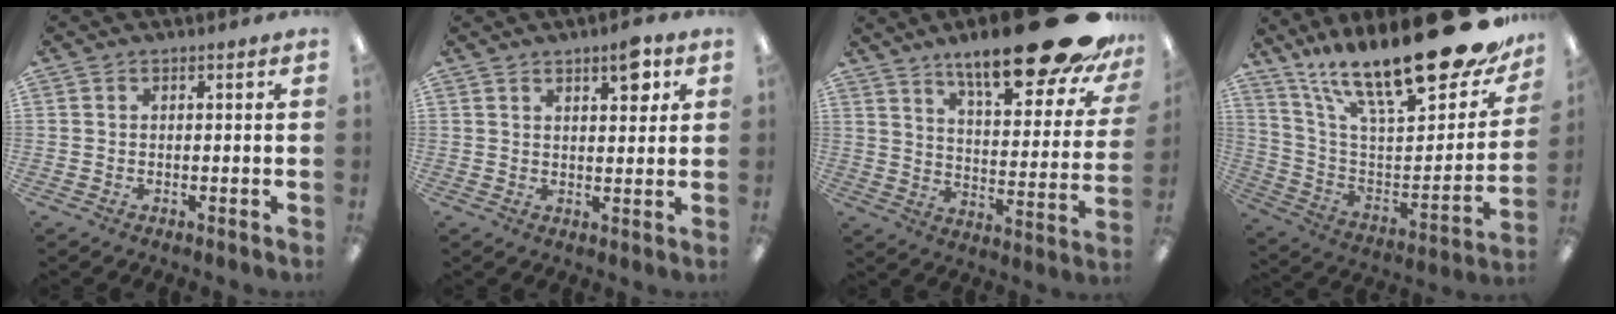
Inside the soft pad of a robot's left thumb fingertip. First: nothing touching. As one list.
[{"total": 5.8, "force": [3.6, 2.0, 4.1], "torque": [-0.048, -0.016, 0.055]}, {"total": 24.3, "force": [17.9, 5.9, 15.3], "torque": [-0.209, -0.120, 0.284]}, {"total": 27.6, "force": [19.6, 7.7, 17.8], "torque": [-0.273, -0.135, 0.325]}]